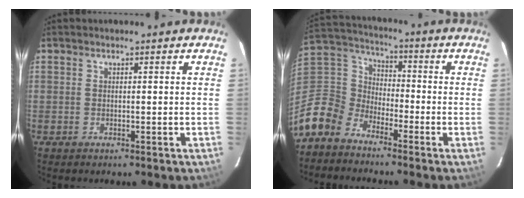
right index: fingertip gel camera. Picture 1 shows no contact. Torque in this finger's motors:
{"motor_torque": [0.05, -0.51, -0.14, -0.21]}